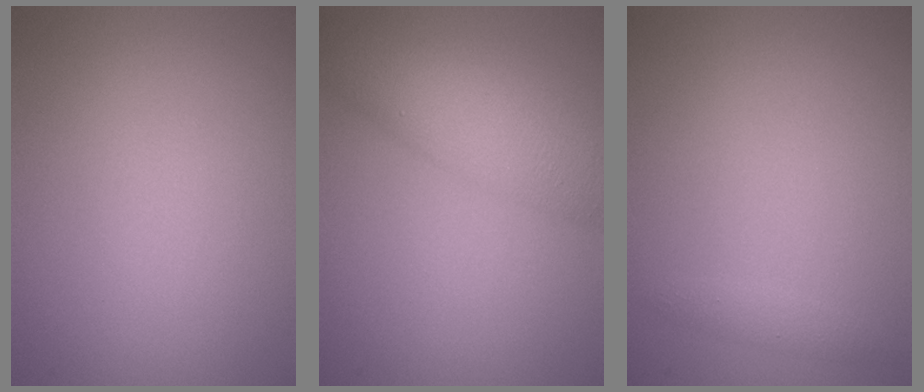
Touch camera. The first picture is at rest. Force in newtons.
{"total": 5.5, "press": 5.5, "slide": 0.2}
{"total": 0.8, "press": 0.8, "slide": 0.1}